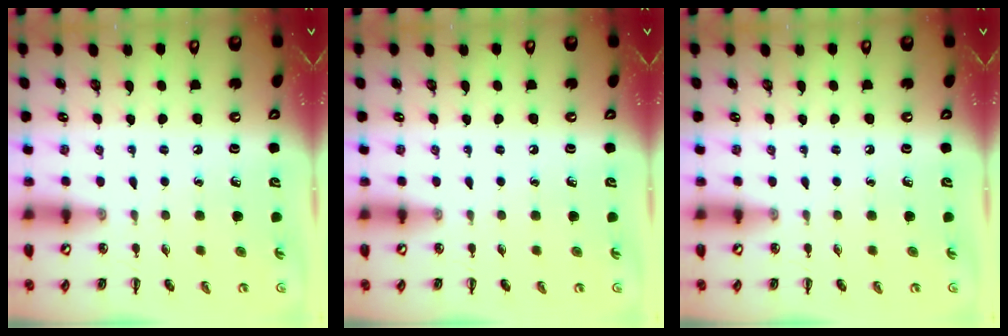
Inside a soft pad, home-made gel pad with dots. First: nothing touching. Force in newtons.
{"total": 0.0}
{"total": 0.0}